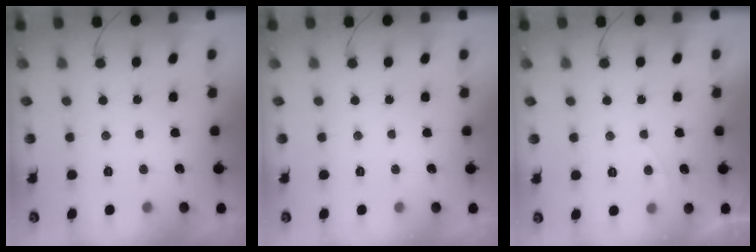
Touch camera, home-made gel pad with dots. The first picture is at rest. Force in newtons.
{"total": 0.0}
{"total": 0.7, "press": 0.5, "slide": 0.5}